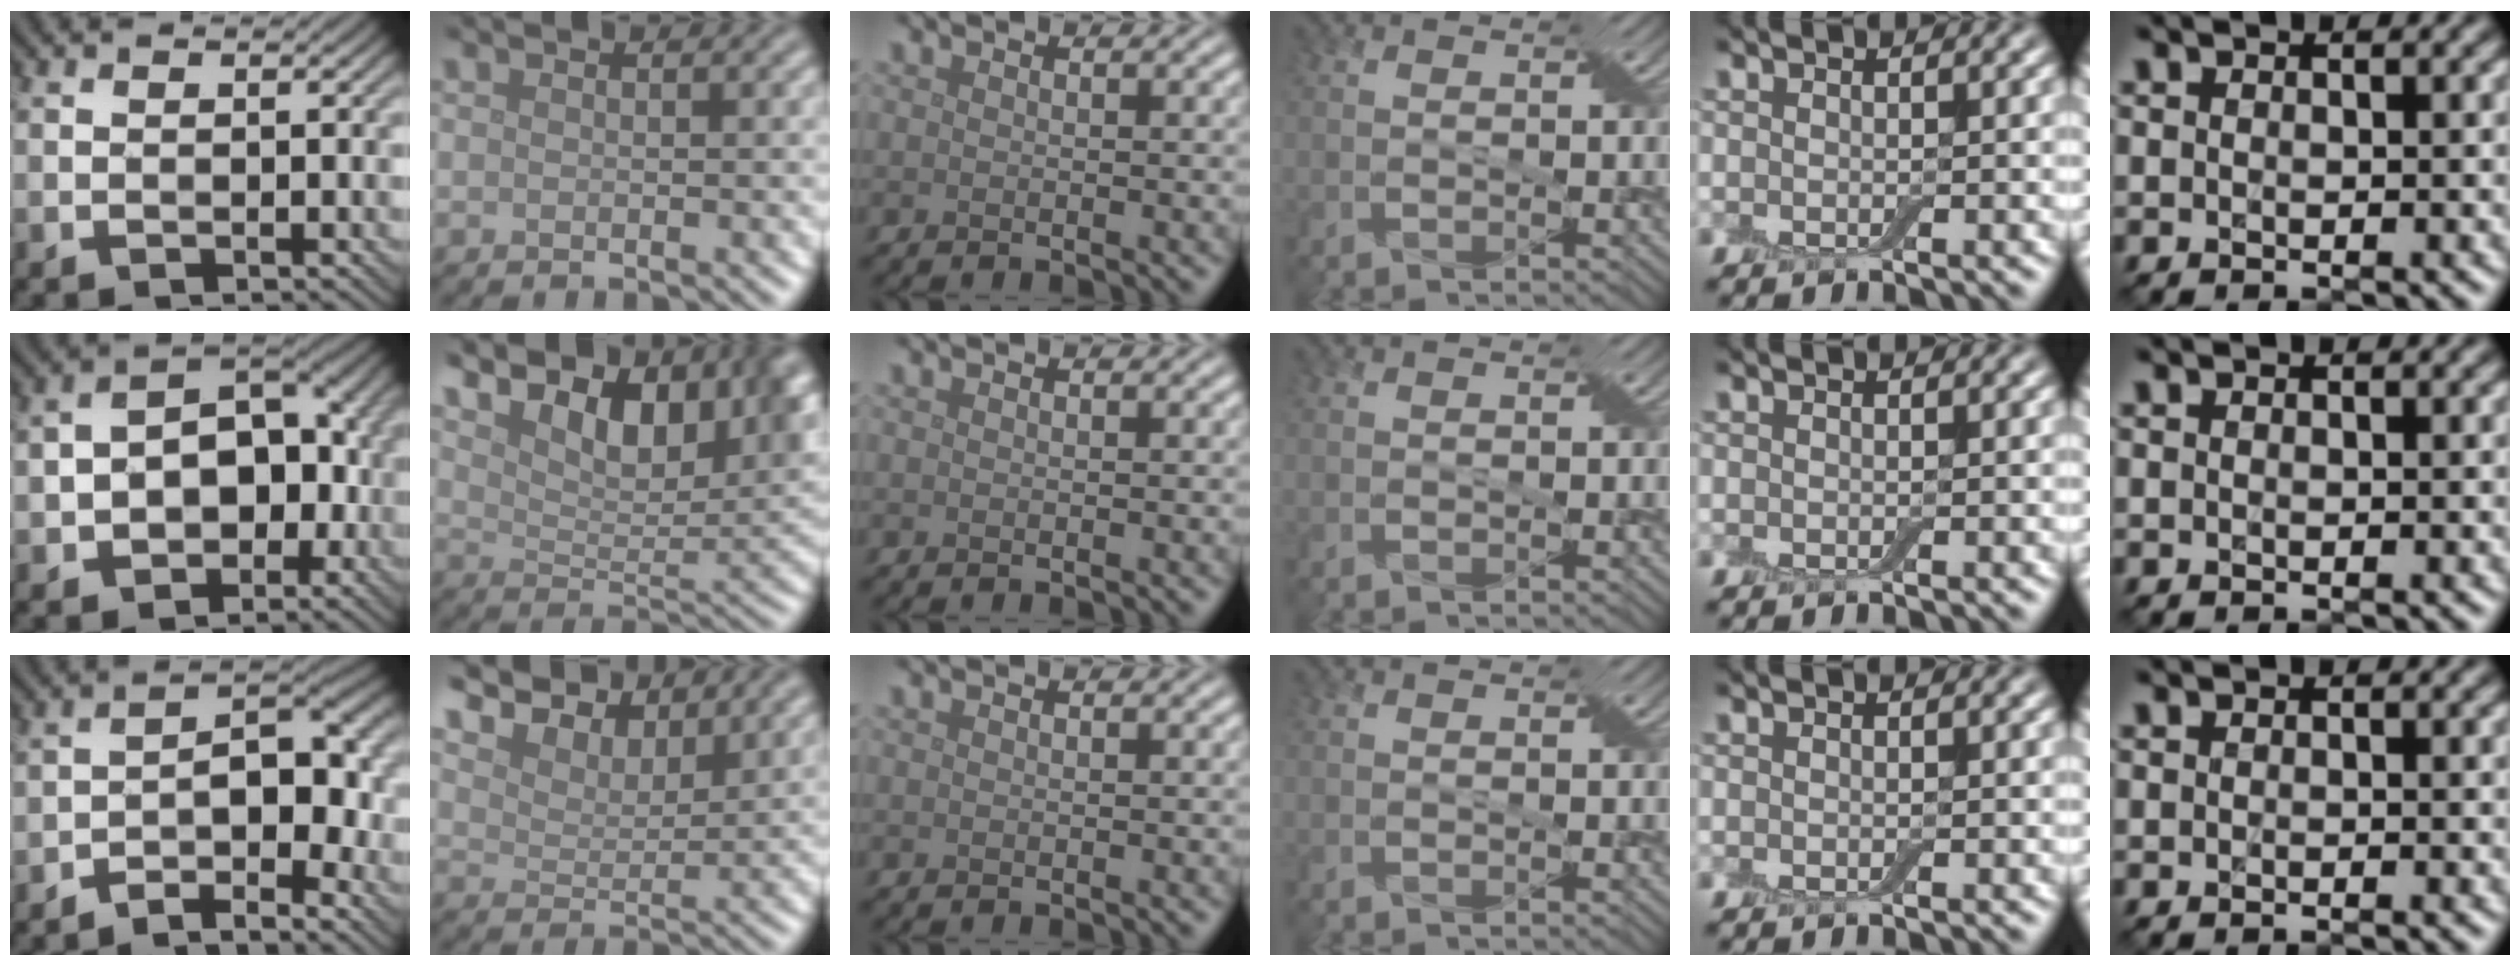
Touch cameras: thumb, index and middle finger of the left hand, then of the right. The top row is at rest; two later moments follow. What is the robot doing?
{"motion": "insert", "object": "backpack"}